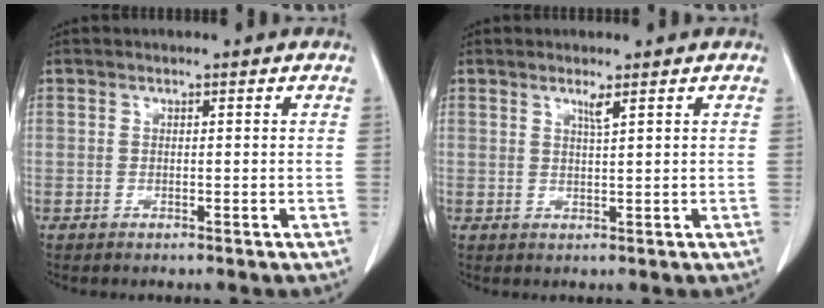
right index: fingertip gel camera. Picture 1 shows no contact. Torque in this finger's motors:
{"motor_torque": [0.04, 0.07, 0.05, 0.03]}